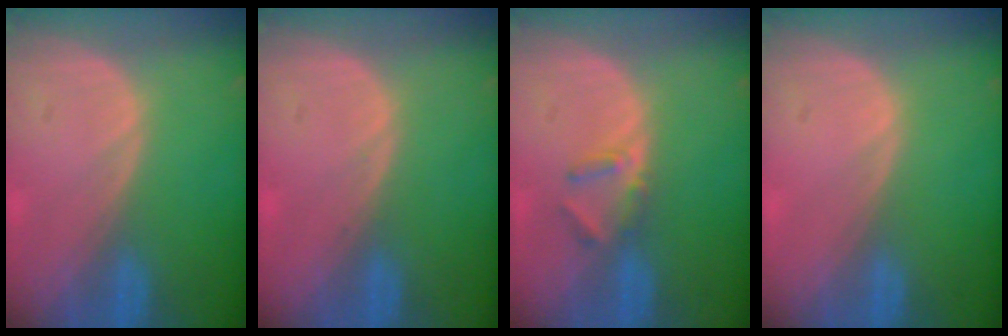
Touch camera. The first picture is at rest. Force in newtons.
{"total": 0.5, "press": 0.1, "slide": 0.5}
{"total": 2.9, "press": 2.6, "slide": 1.1}
{"total": 0.0}